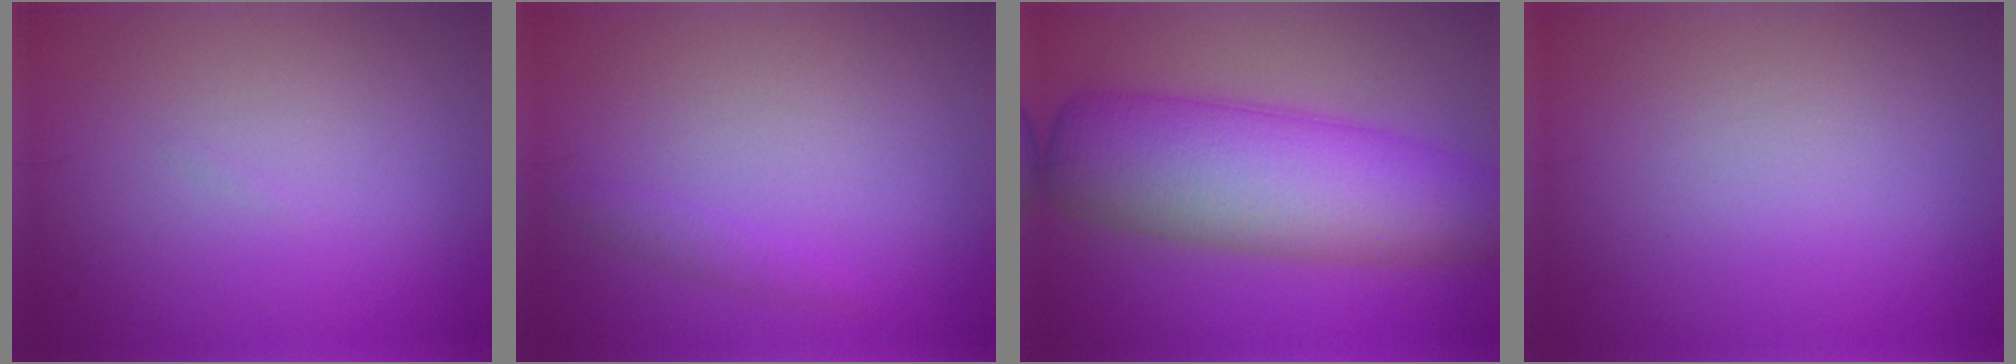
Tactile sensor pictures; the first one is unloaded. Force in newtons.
{"total": 1.0, "press": 1.0, "slide": 0.1}
{"total": 10.2, "press": 10.2, "slide": 0.3}
{"total": 0.0}